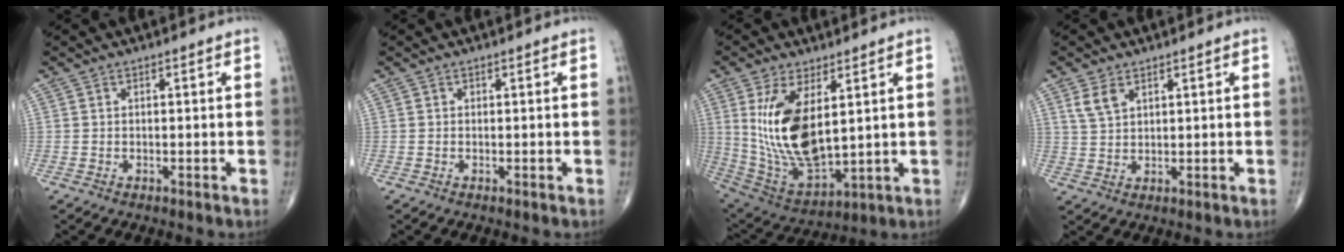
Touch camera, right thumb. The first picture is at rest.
{"total": 0.0}
{"total": 16.4, "force": [3.8, 7.8, 14.0], "torque": [-0.260, -0.023, 0.095]}
{"total": 3.7, "force": [2.1, 2.1, 2.2], "torque": [-0.042, -0.004, 0.050]}